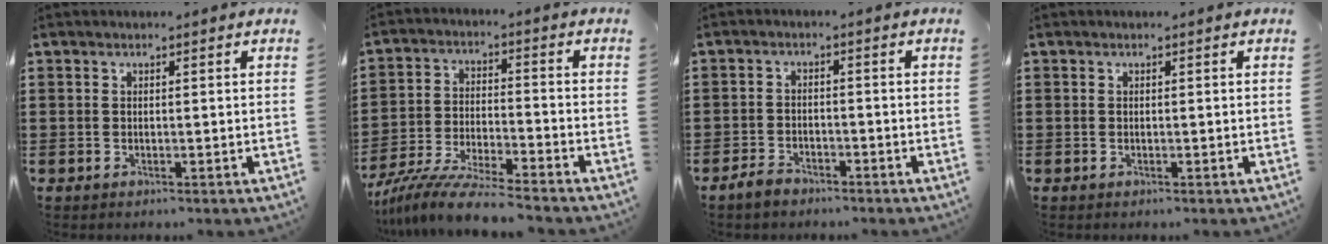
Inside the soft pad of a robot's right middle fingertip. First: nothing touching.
{"total": 8.6, "force": [-8.1, -0.1, 2.9], "torque": [-0.060, 0.000, -0.159]}
{"total": 2.6, "force": [-2.2, 1.0, 0.7], "torque": [-0.024, 0.004, -0.049]}
{"total": 0.0}